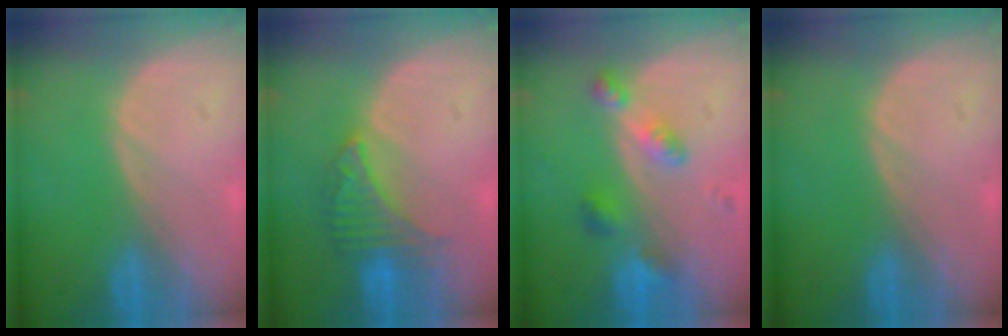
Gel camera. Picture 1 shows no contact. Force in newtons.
{"total": 5.5, "press": 5.5, "slide": 0.4}
{"total": 5.6, "press": 4.9, "slide": 2.7}
{"total": 0.0}